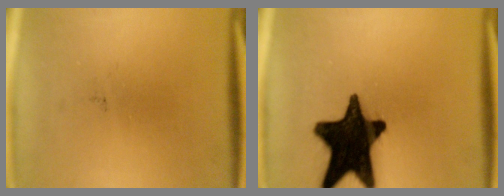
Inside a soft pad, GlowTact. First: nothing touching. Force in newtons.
{"total": 18.5}